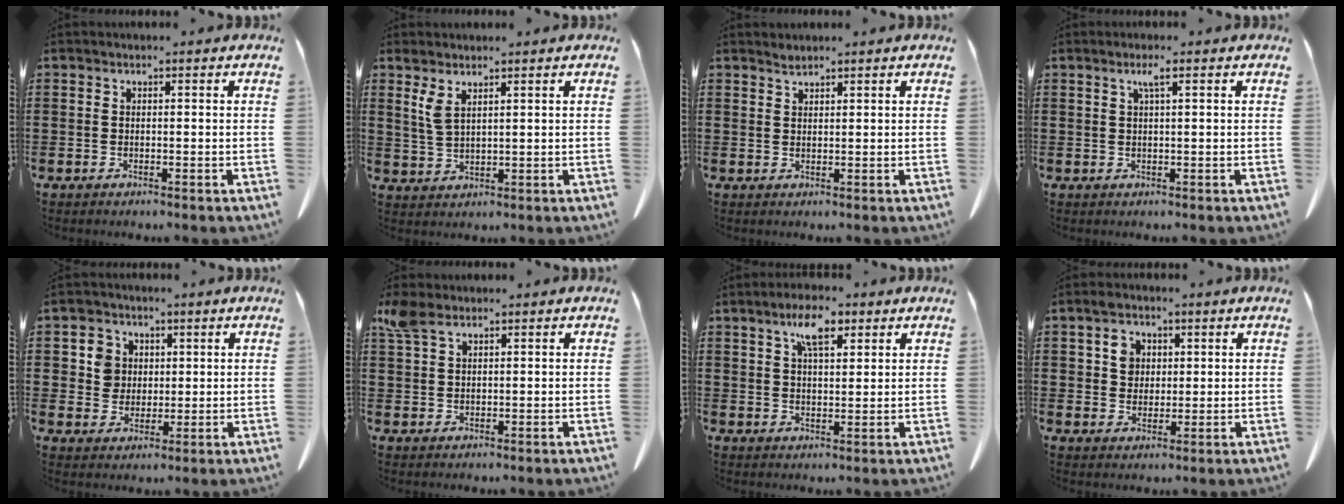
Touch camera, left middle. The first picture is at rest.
{"total": 3.2, "force": [2.1, 0.9, 2.3], "torque": [-0.060, 0.000, 0.037]}
{"total": 1.0, "force": [1.0, 0.1, 0.2], "torque": [-0.007, -0.002, 0.020]}
{"total": 1.9, "force": [0.9, 0.1, 1.7], "torque": [-0.035, 0.002, 0.015]}
{"total": 5.1, "force": [1.6, 4.7, 1.3], "torque": [-0.039, 0.014, 0.028]}
{"total": 3.6, "force": [2.4, 1.9, 2.0], "torque": [-0.047, 0.006, 0.045]}
{"total": 6.7, "force": [4.0, 2.4, 4.7], "torque": [-0.086, 0.001, 0.067]}
{"total": 4.3, "force": [1.6, 3.4, 2.2], "torque": [-0.039, 0.008, 0.023]}